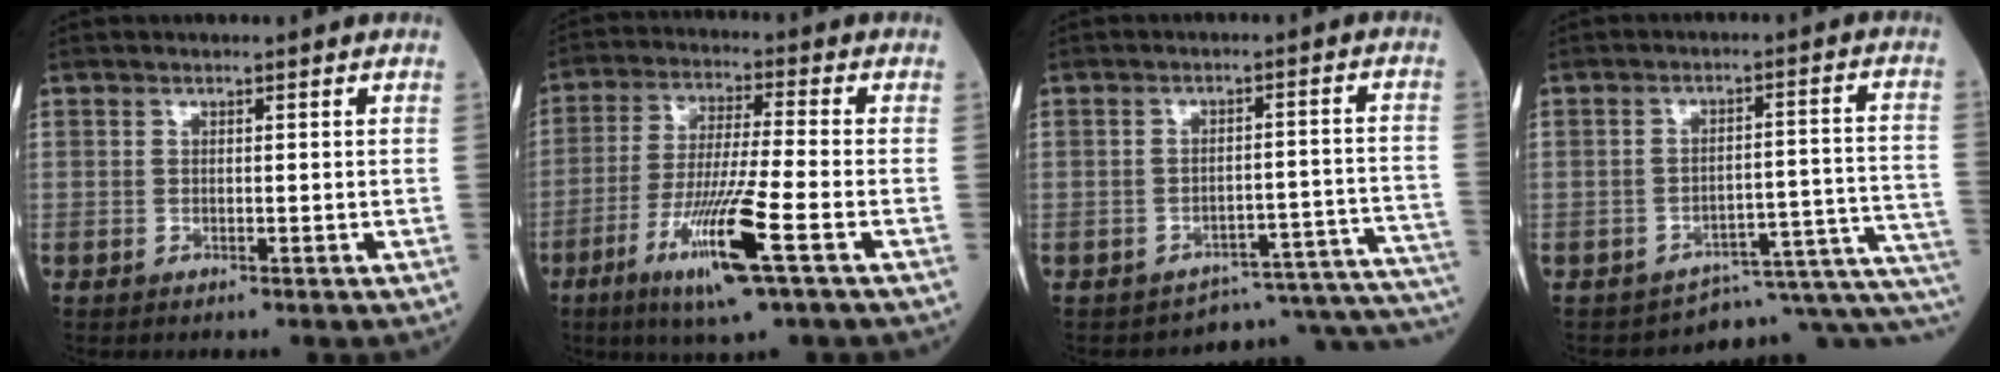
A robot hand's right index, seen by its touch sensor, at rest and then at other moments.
{"total": 12.8, "force": [-5.6, -0.2, 11.5], "torque": [-0.230, -0.026, -0.099]}
{"total": 14.3, "force": [-14.3, 0.8, 0.9], "torque": [0.019, 0.048, -0.170]}
{"total": 12.5, "force": [-12.2, 0.8, 2.7], "torque": [-0.008, 0.059, -0.153]}